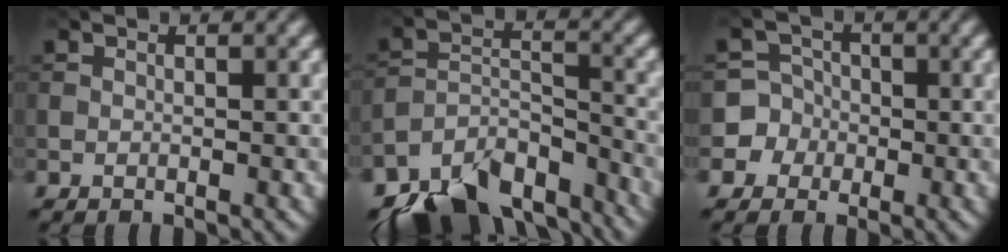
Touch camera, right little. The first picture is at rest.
{"total": 11.5, "force": [-9.6, 4.9, 4.1], "torque": [-0.067, -0.006, -0.144]}
{"total": 5.0, "force": [-1.6, 4.7, 0.1], "torque": [0.015, 0.016, -0.045]}